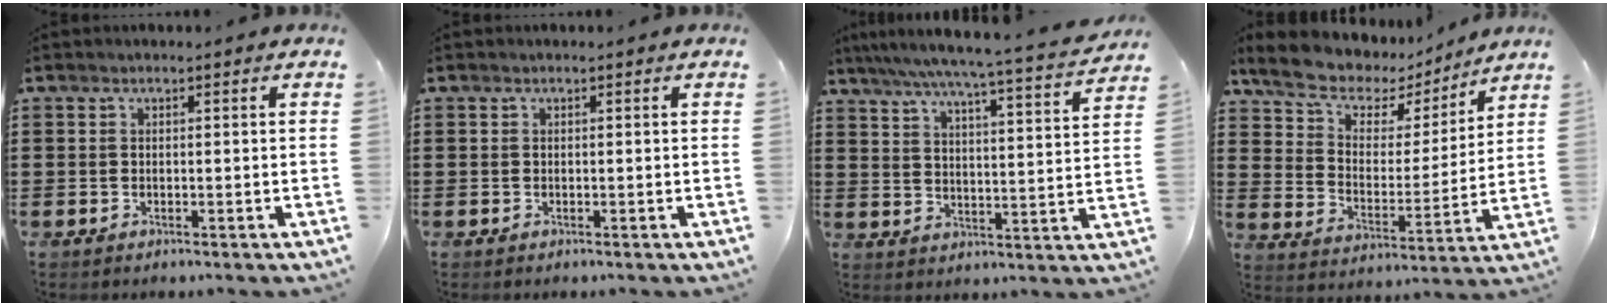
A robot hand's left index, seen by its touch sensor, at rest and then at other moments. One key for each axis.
{"total": 0.0}
{"total": 5.9, "fx": 5.1, "fy": -0.9, "fz": 2.8, "tx": -0.076, "ty": -0.043, "tz": 0.079}
{"total": 7.9, "fx": 6.5, "fy": 3.8, "fz": 2.5, "tx": -0.084, "ty": -0.033, "tz": 0.115}